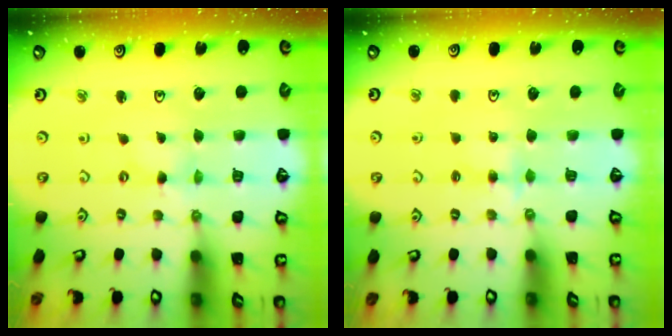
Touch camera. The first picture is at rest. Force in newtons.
{"total": 2.6, "press": 2.5, "slide": 0.4}